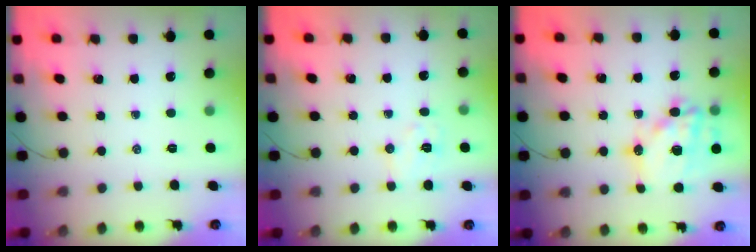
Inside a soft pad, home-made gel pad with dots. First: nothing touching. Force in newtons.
{"total": 5.6, "press": 5.5, "slide": 0.9}
{"total": 18.2, "press": 17.8, "slide": 4.0}